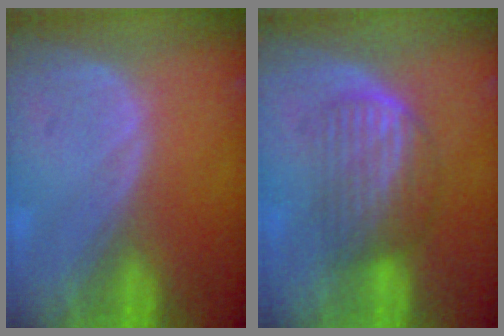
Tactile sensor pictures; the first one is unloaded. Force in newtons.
{"total": 6.0, "press": 5.5, "slide": 2.3}